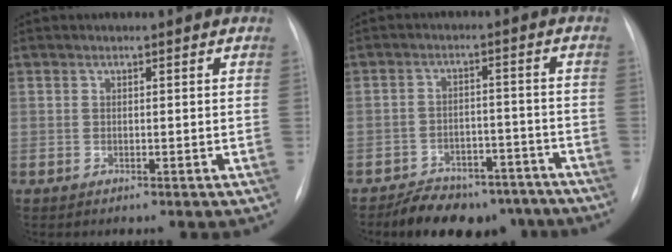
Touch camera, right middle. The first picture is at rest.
{"total": 13.0, "force": [-10.6, 6.1, 4.2], "torque": [-0.049, 0.019, -0.141]}